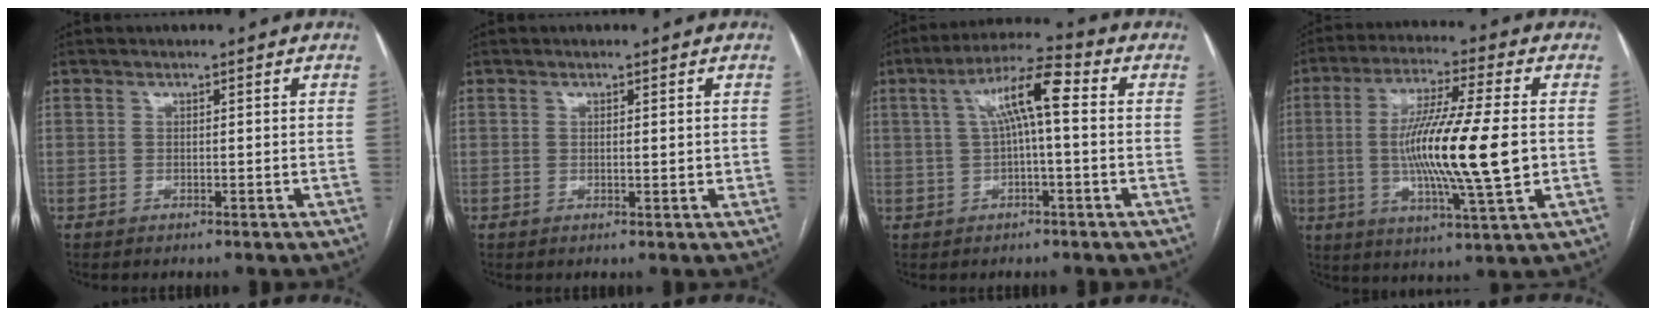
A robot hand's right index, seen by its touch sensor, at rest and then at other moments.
{"total": 1.2, "force": [0.3, 0.4, 1.1], "torque": [-0.019, -0.002, 0.004]}
{"total": 8.5, "force": [1.3, 1.1, 8.4], "torque": [-0.149, 0.032, 0.019]}
{"total": 16.3, "force": [-0.7, 0.6, 16.2], "torque": [-0.295, -0.011, -0.018]}